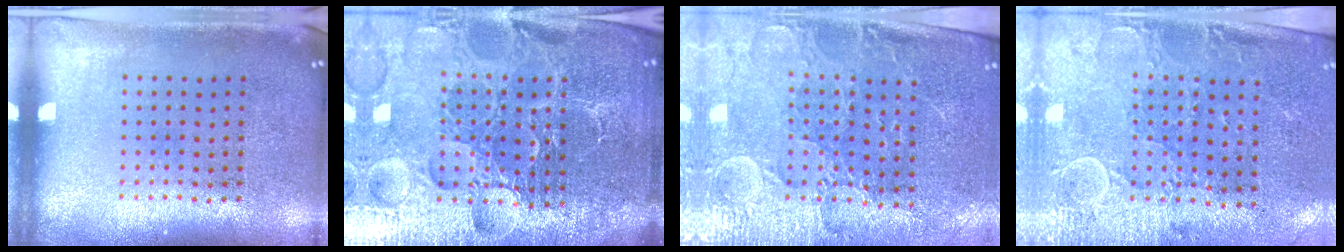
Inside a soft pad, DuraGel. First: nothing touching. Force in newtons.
{"total": 6.6, "press": 5.9, "slide": 3.1}
{"total": 3.5, "press": 3.3, "slide": 1.2}
{"total": 2.9, "press": 2.5, "slide": 1.5}